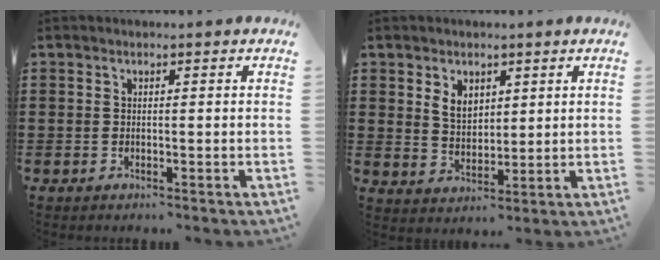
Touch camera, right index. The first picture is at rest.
{"total": 4.3, "force": [2.0, 3.0, 2.2], "torque": [-0.053, 0.011, 0.036]}